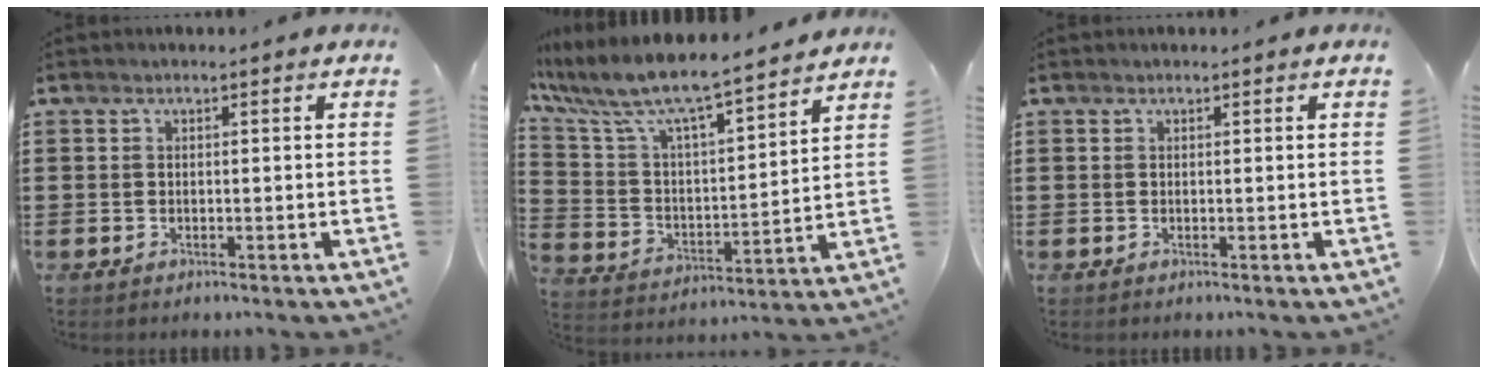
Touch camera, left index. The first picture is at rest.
{"total": 7.6, "force": [6.7, 0.8, 3.5], "torque": [-0.099, -0.053, 0.106]}
{"total": 0.0}